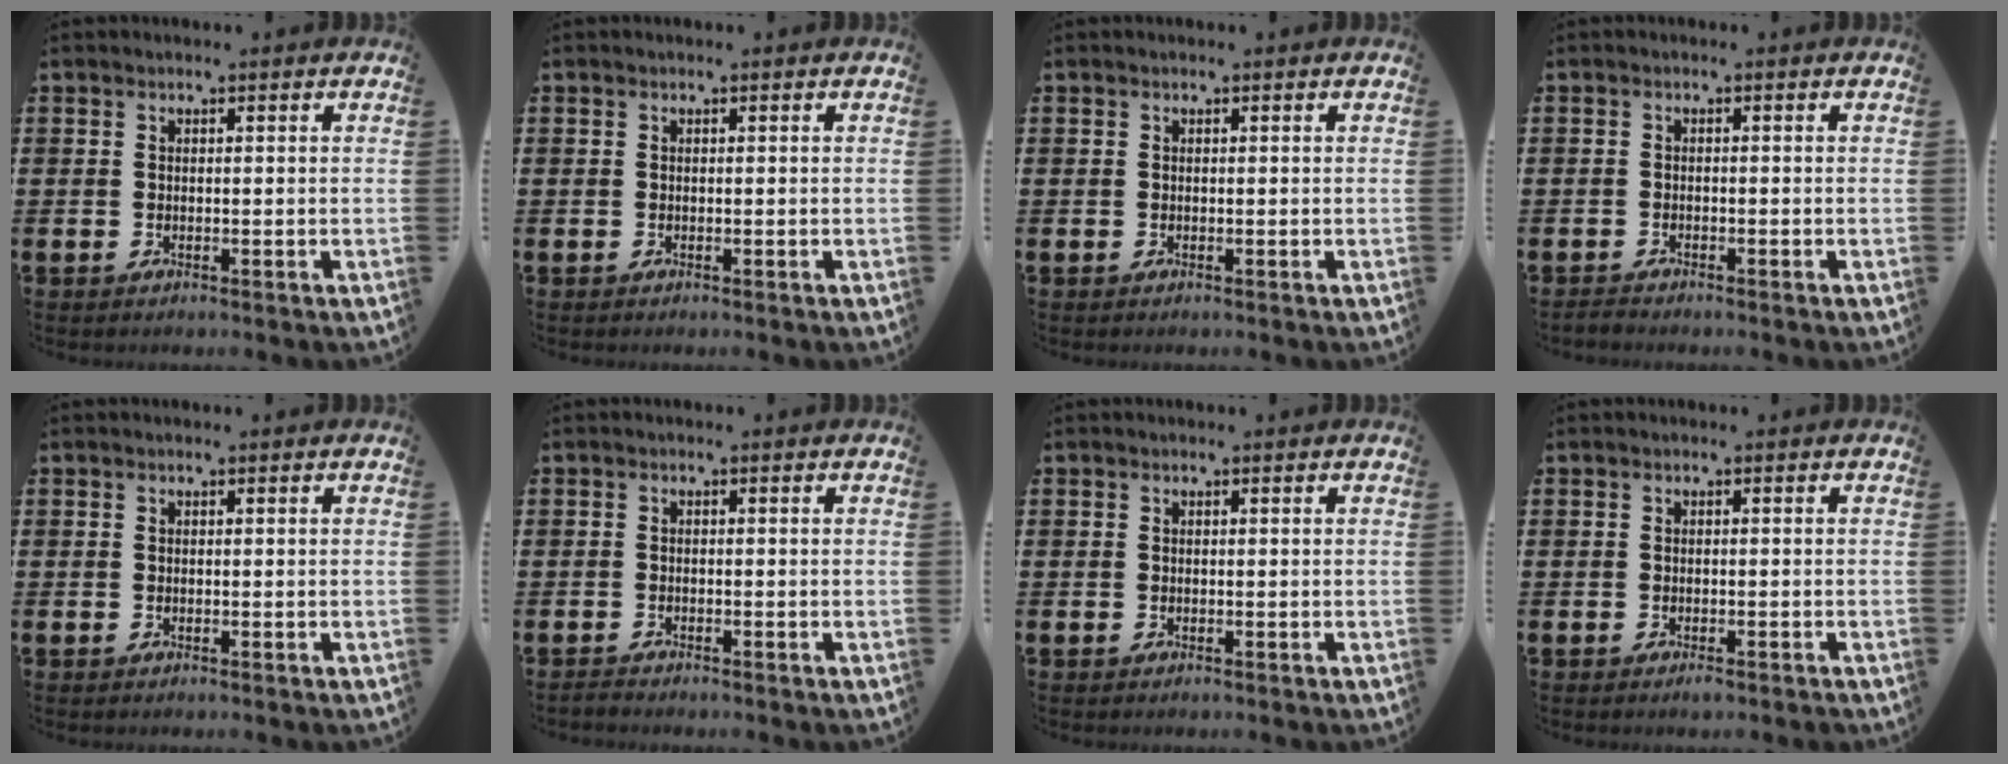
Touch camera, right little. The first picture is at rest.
{"total": 0.0}
{"total": 0.0}
{"total": 0.7, "force": [-0.7, 0.1, 0.2], "torque": [-0.006, 0.000, -0.015]}
{"total": 0.0}
{"total": 0.6, "force": [-0.6, 0.1, 0.2], "torque": [-0.005, -0.002, -0.012]}
{"total": 0.0}
{"total": 0.6, "force": [-0.4, 0.1, 0.4], "torque": [-0.001, -0.006, -0.009]}